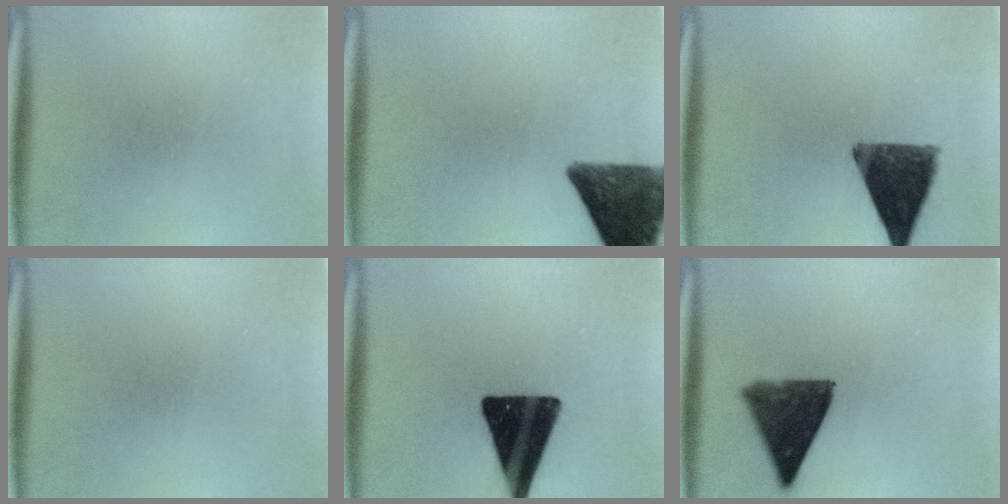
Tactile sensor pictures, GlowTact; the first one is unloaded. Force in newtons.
{"total": 11.4}
{"total": 11.7}
{"total": 0.0}
{"total": 18.7}
{"total": 10.9}